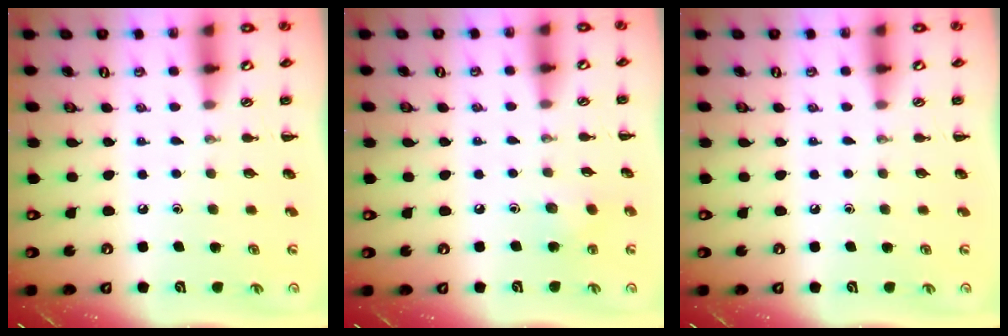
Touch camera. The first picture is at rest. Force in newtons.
{"total": 4.1, "press": 4.0, "slide": 1.0}
{"total": 0.0}